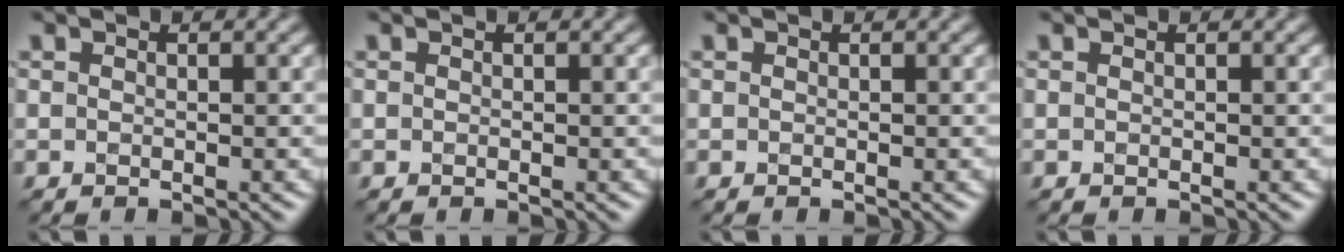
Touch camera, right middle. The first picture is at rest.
{"total": 0.0}
{"total": 0.0}
{"total": 0.0}